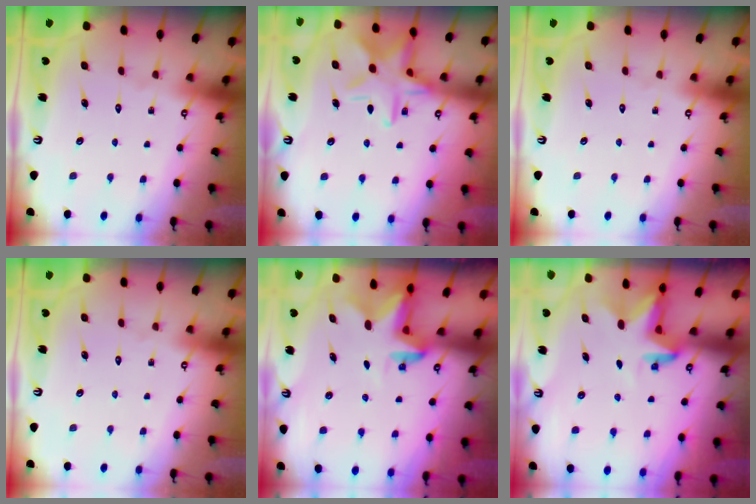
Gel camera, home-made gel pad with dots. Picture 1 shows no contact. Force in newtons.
{"total": 15.2, "press": 15.2, "slide": 1.0}
{"total": 0.0}
{"total": 0.0}
{"total": 2.3, "press": 2.3, "slide": 0.4}
{"total": 3.4, "press": 3.4, "slide": 0.1}